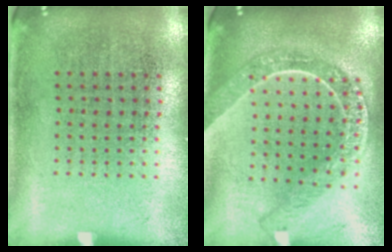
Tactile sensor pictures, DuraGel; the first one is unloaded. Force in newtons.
{"total": 2.2, "press": 1.9, "slide": 1.2}